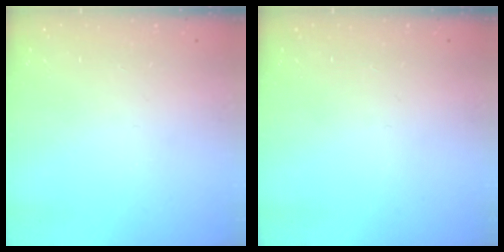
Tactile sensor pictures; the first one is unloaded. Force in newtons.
{"total": 0.0}